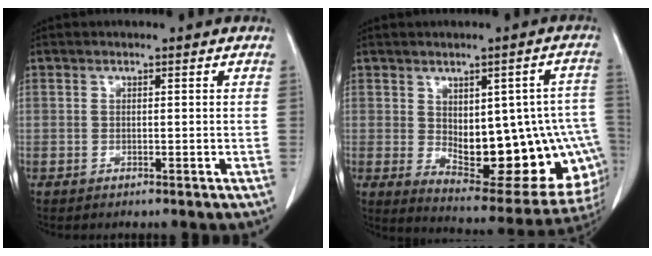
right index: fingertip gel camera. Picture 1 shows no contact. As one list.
[{"total": 20.8, "force": [-2.3, 8.9, 18.7], "torque": [-0.173, 0.015, 0.000]}]